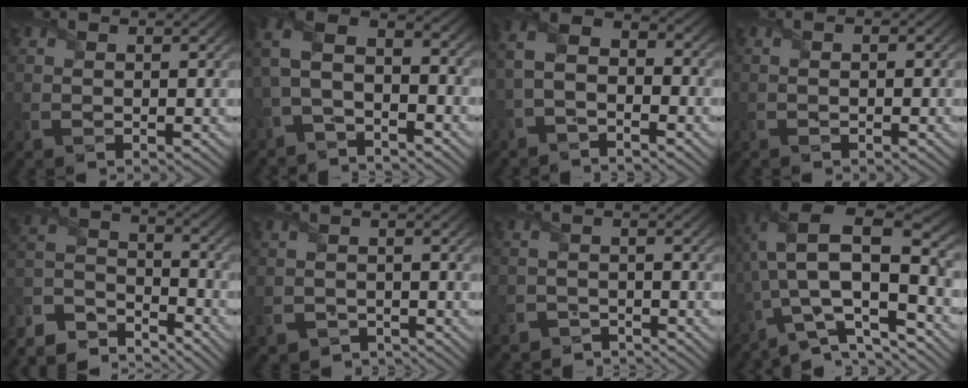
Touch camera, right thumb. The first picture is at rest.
{"total": 7.7, "force": [-2.3, 4.2, 6.0], "torque": [-0.129, 0.003, -0.057]}
{"total": 5.7, "force": [-2.6, 3.2, 3.9], "torque": [-0.088, 0.004, -0.068]}
{"total": 0.9, "force": [-0.4, 0.3, 0.7], "torque": [-0.001, 0.003, -0.003]}
{"total": 9.6, "force": [-8.3, 3.4, 3.3], "torque": [-0.087, 0.000, -0.170]}
{"total": 2.9, "force": [-2.2, 1.8, 0.5], "torque": [-0.008, -0.004, -0.042]}
{"total": 2.9, "force": [-2.8, 0.8, 0.0], "torque": [0.011, 0.001, -0.062]}
{"total": 14.6, "force": [-2.9, 6.2, 12.9], "torque": [-0.252, 0.010, -0.052]}